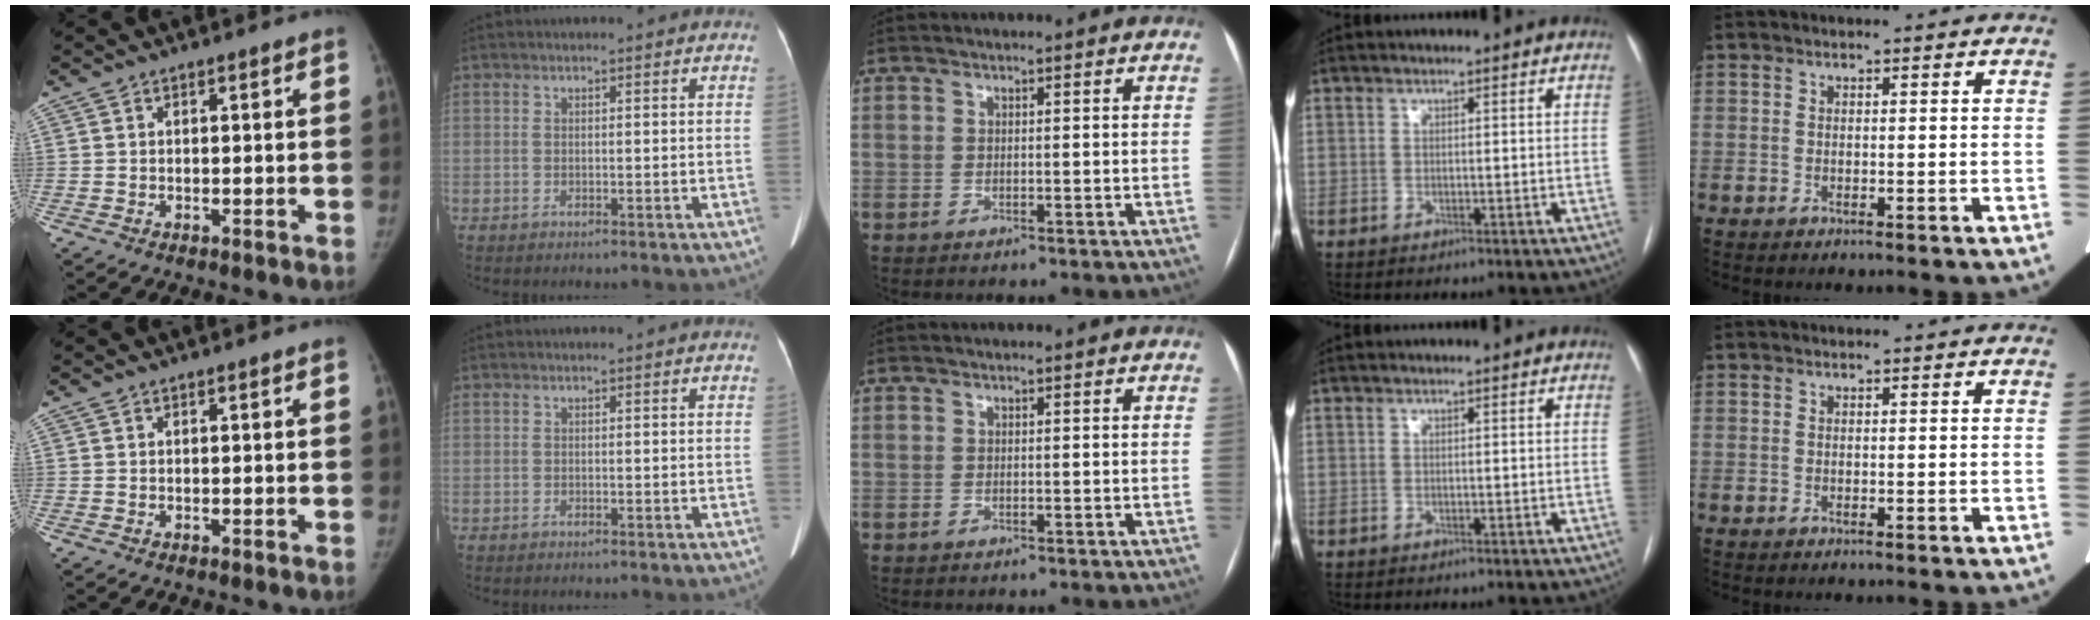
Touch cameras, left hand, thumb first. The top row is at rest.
{}